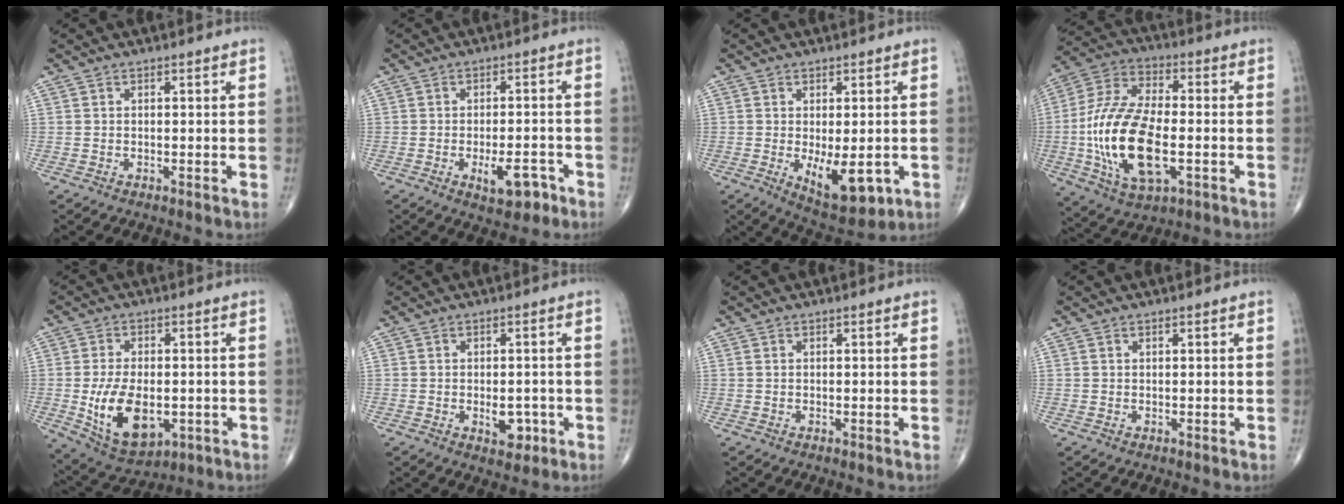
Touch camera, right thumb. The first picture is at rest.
{"total": 6.1, "force": [-2.8, 2.7, 4.8], "torque": [-0.061, 0.012, -0.036]}
{"total": 9.7, "force": [-2.1, 4.2, 8.5], "torque": [-0.113, -0.017, -0.018]}
{"total": 20.1, "force": [-3.4, 9.6, 17.3], "torque": [-0.350, 0.013, -0.057]}
{"total": 13.7, "force": [-2.6, 7.8, 10.9], "torque": [-0.178, -0.007, -0.026]}
{"total": 4.5, "force": [-1.3, 2.6, 3.4], "torque": [-0.030, 0.001, -0.010]}
{"total": 0.0}
{"total": 0.0}